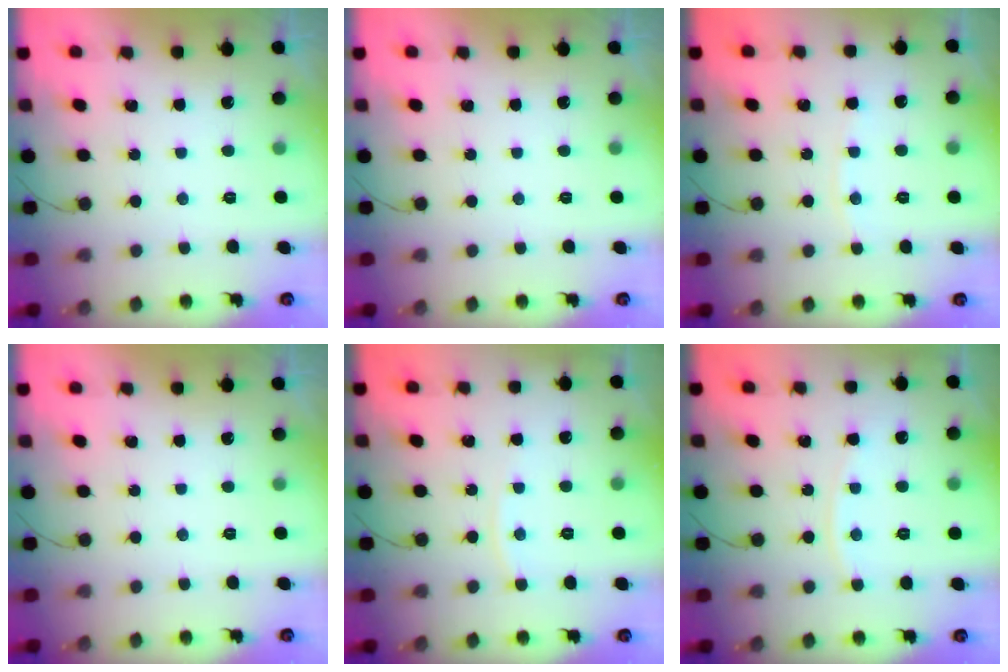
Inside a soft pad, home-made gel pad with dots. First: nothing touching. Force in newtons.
{"total": 0.0}
{"total": 5.0, "press": 5.0, "slide": 0.7}
{"total": 0.0}
{"total": 3.5, "press": 3.5, "slide": 0.4}
{"total": 5.2, "press": 5.2, "slide": 0.3}